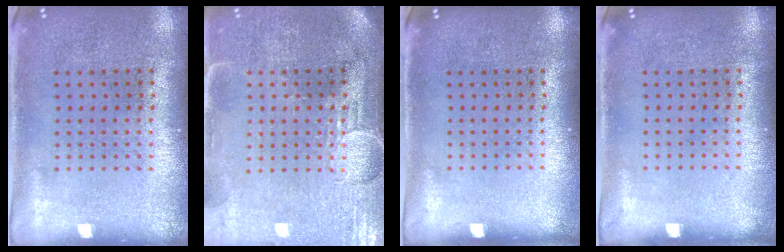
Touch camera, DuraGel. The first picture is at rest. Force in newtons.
{"total": 3.9, "press": 3.4, "slide": 1.8}
{"total": 0.0}
{"total": 0.0}